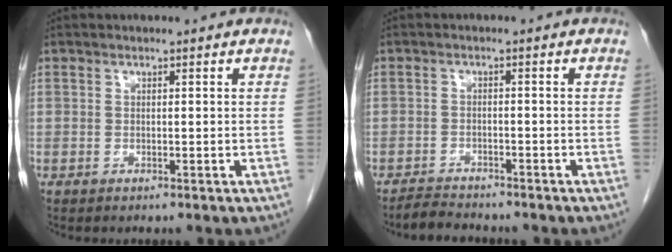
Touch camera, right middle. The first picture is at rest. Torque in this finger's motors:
{"motor_torque": [0.29, -0.24, -0.03, 0.00]}